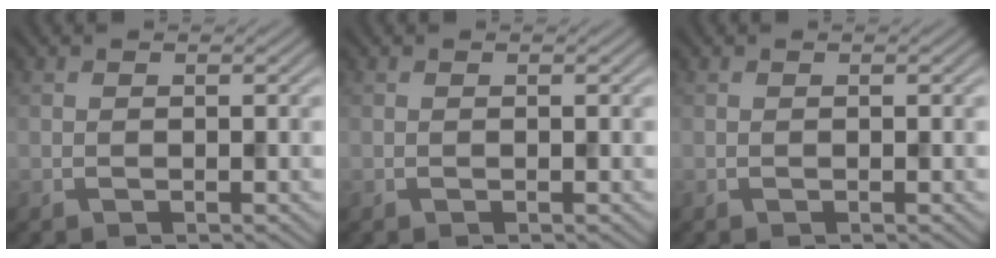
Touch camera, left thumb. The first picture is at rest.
{"total": 0.0}
{"total": 0.0}